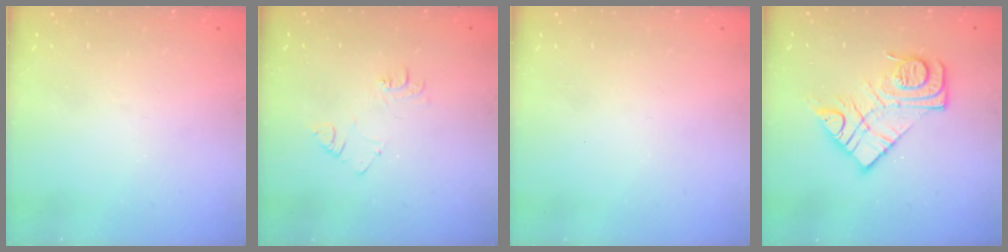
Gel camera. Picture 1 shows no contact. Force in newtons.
{"total": 6.7, "press": 6.7, "slide": 0.8}
{"total": 1.5, "press": 1.5, "slide": 0.1}
{"total": 13.2, "press": 13.2, "slide": 1.0}